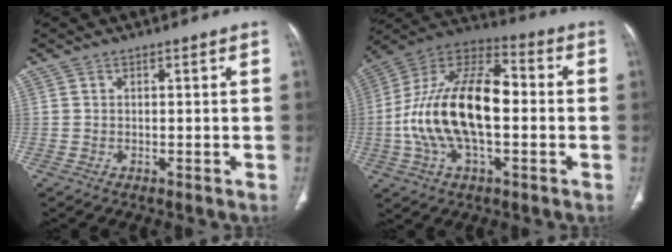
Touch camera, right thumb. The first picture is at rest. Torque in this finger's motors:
{"motor_torque": [1.69, 1.64, 1.96, -0.81, 0.27]}